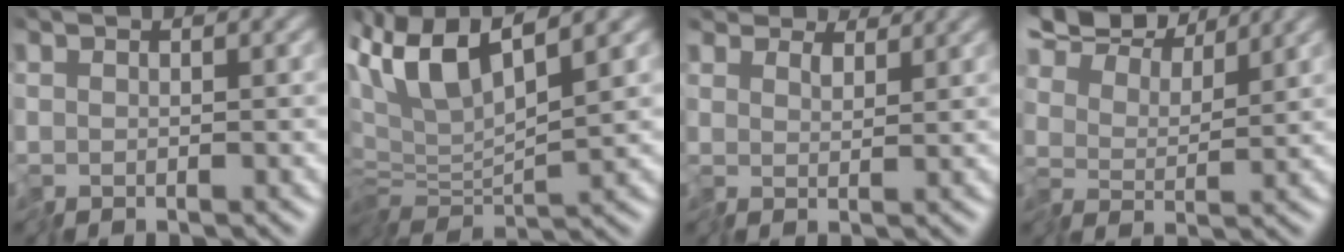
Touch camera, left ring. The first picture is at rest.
{"total": 6.1, "force": [2.0, 2.1, 5.3], "torque": [-0.111, 0.013, 0.029]}
{"total": 3.0, "force": [2.7, 1.1, 0.6], "torque": [-0.020, 0.006, 0.036]}
{"total": 7.3, "force": [6.0, 2.5, 3.3], "torque": [-0.078, 0.020, 0.093]}